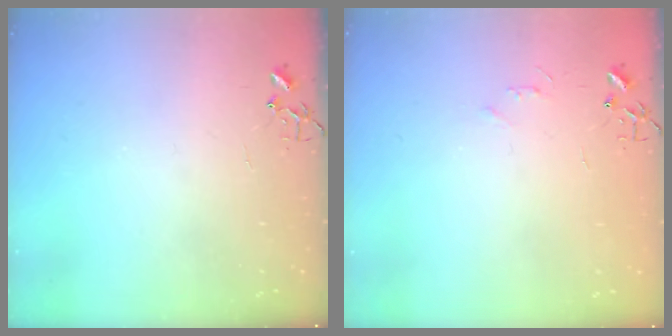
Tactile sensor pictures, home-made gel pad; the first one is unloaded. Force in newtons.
{"total": 3.5, "press": 3.4, "slide": 0.4}